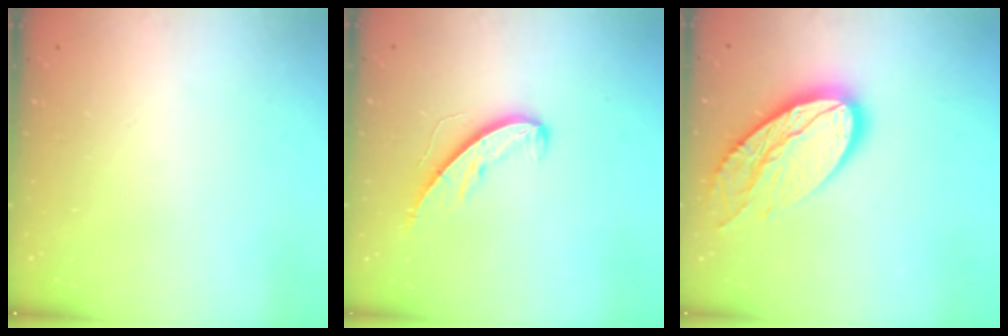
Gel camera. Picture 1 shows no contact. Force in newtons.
{"total": 8.2, "press": 8.2, "slide": 0.4}
{"total": 16.7, "press": 16.6, "slide": 1.4}